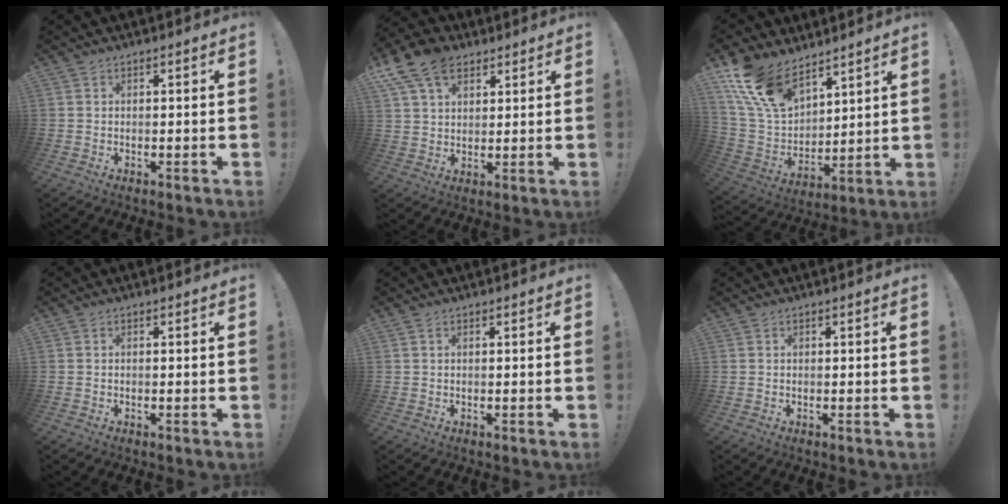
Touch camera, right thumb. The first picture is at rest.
{"total": 12.9, "force": [6.8, 8.5, 6.8], "torque": [-0.114, -0.024, 0.134]}
{"total": 17.2, "force": [11.6, 9.6, 8.2], "torque": [-0.165, -0.068, 0.224]}
{"total": 0.0}
{"total": 0.6, "force": [0.3, 0.2, 0.4], "torque": [-0.007, 0.000, 0.005]}
{"total": 0.0}